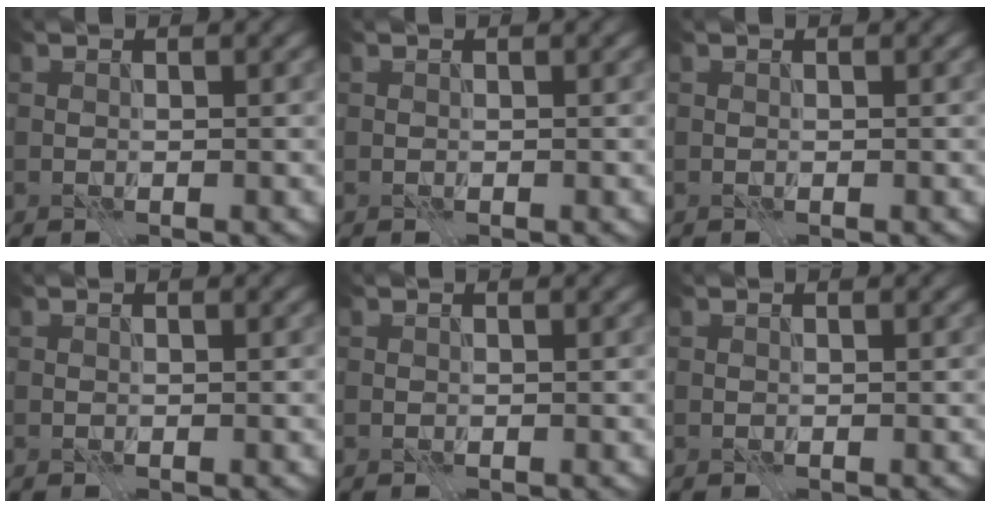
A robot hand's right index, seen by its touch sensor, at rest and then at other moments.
{"total": 0.0}
{"total": 0.0}
{"total": 0.0}
{"total": 0.0}
{"total": 0.0}